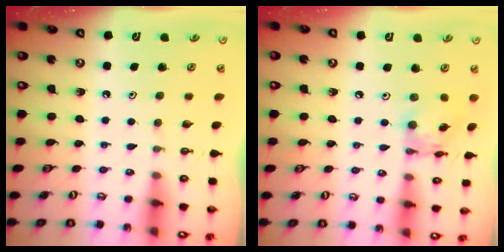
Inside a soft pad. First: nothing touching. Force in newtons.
{"total": 9.1, "press": 9.1, "slide": 0.6}